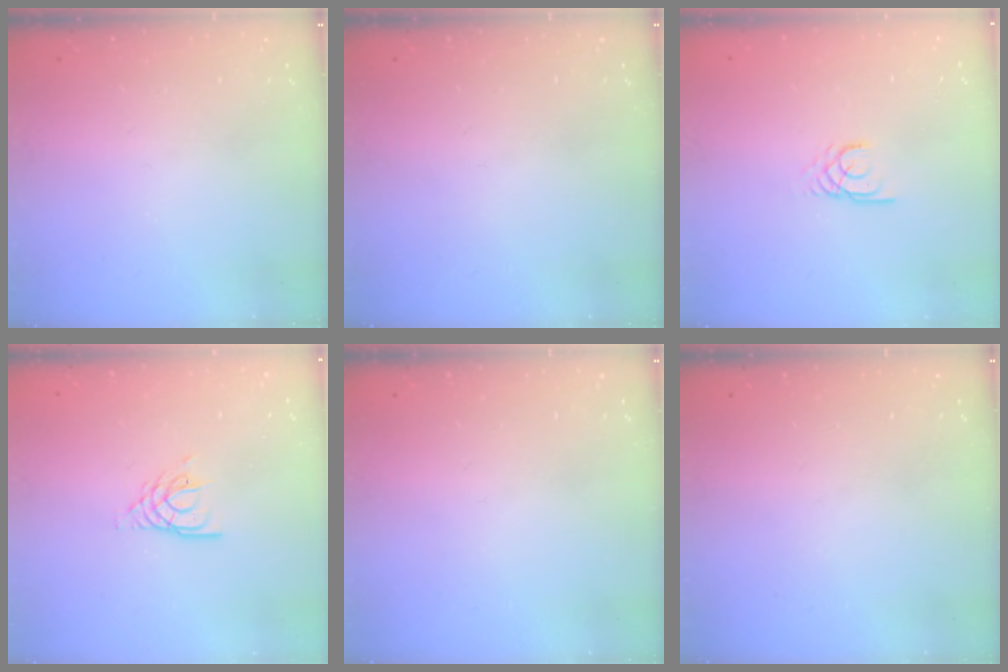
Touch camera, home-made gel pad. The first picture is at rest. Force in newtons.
{"total": 0.0}
{"total": 2.1, "press": 2.1, "slide": 0.0}
{"total": 4.2, "press": 4.1, "slide": 0.5}
{"total": 0.0}
{"total": 0.0}